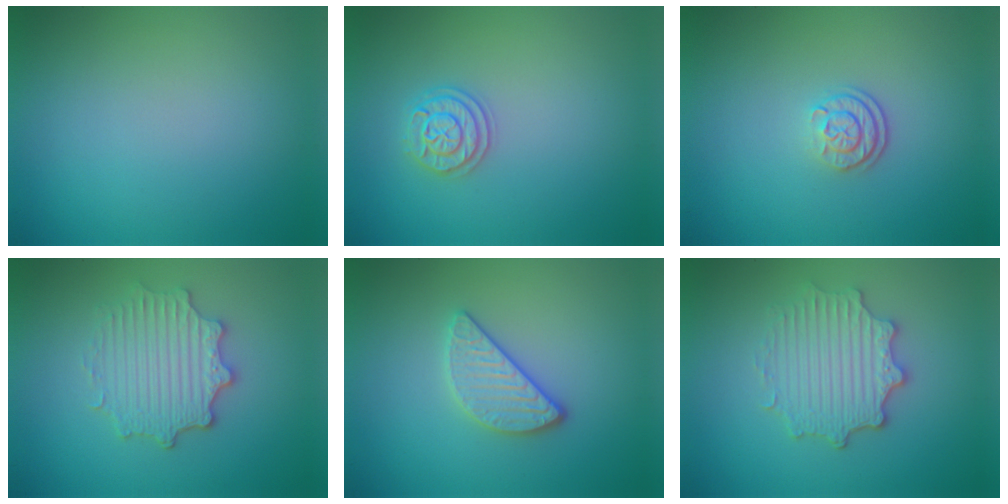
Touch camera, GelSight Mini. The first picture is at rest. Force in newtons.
{"total": 2.1, "press": 2.1, "slide": 0.3}
{"total": 2.1, "press": 1.8, "slide": 1.2}
{"total": 4.4, "press": 3.6, "slide": 2.4}
{"total": 3.1, "press": 2.8, "slide": 1.4}
{"total": 4.4, "press": 3.6, "slide": 2.4}